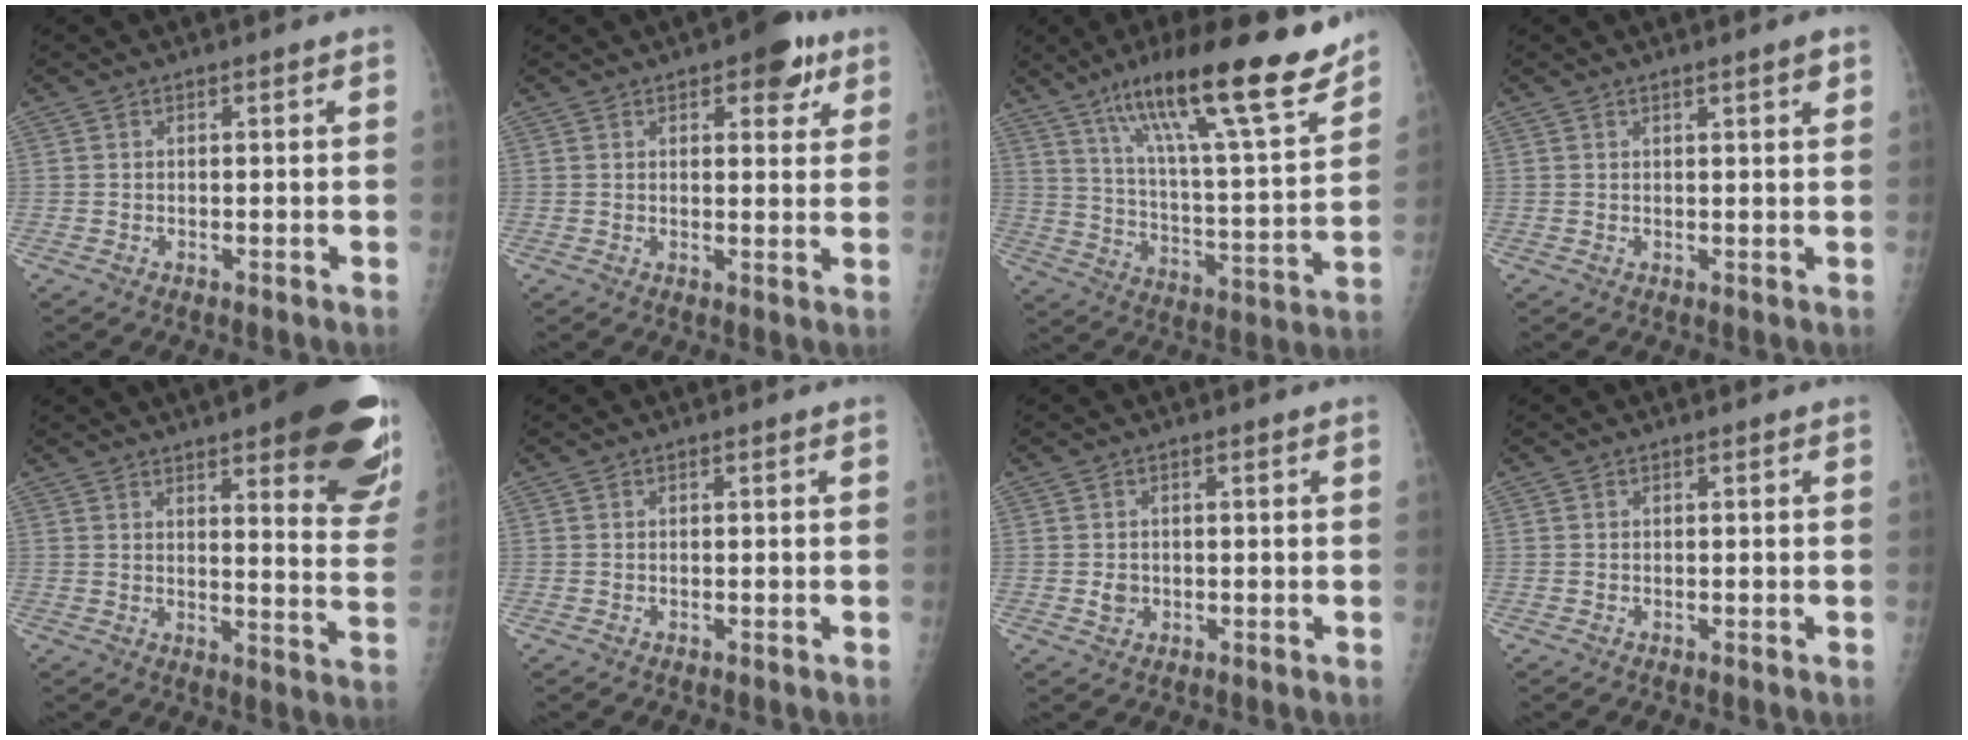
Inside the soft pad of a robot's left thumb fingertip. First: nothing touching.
{"total": 7.2, "force": [3.9, 3.3, 5.1], "torque": [-0.034, -0.011, 0.043]}
{"total": 25.0, "force": [17.1, 4.1, 17.8], "torque": [-0.266, -0.061, 0.280]}
{"total": 2.1, "force": [1.3, 0.2, 1.7], "torque": [-0.022, -0.006, 0.018]}
{"total": 24.4, "force": [14.4, 6.2, 18.8], "torque": [-0.186, -0.055, 0.175]}
{"total": 0.0}
{"total": 1.9, "force": [-0.1, 1.7, 0.9], "torque": [-0.005, 0.002, 0.002]}
{"total": 0.0}